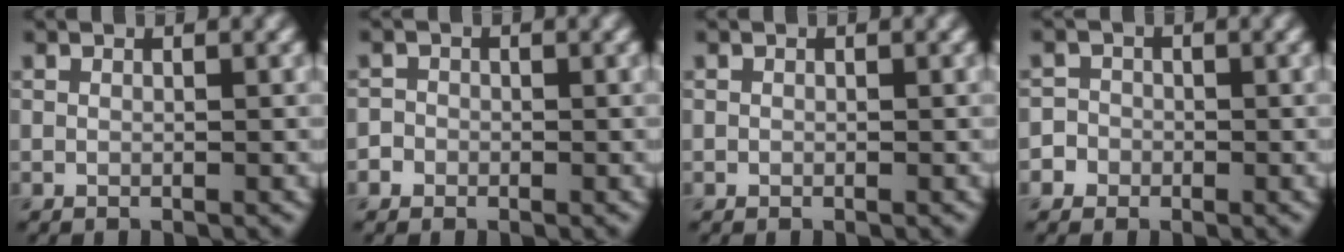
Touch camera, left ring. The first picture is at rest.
{"total": 1.2, "force": [-0.5, 1.1, 0.2], "torque": [0.003, 0.004, -0.010]}
{"total": 0.0}
{"total": 2.6, "force": [-1.2, 2.3, 0.3], "torque": [0.017, 0.009, -0.031]}